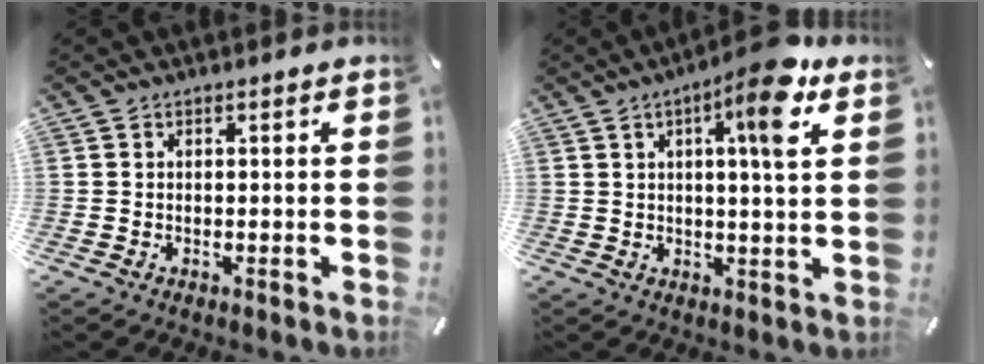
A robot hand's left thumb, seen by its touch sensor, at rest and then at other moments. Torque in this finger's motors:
{"motor_torque": [1.72, 1.48, 0.50, 0.33, 0.09]}